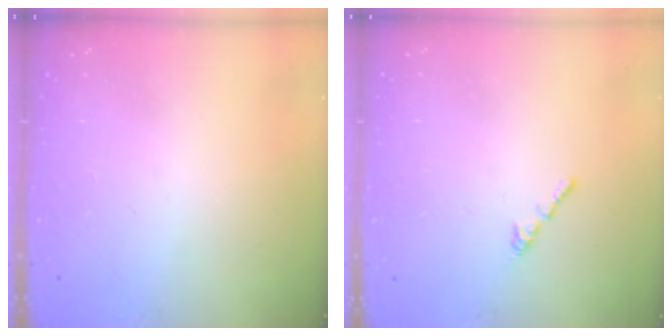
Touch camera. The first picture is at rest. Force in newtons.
{"total": 0.7, "press": 0.6, "slide": 0.4}